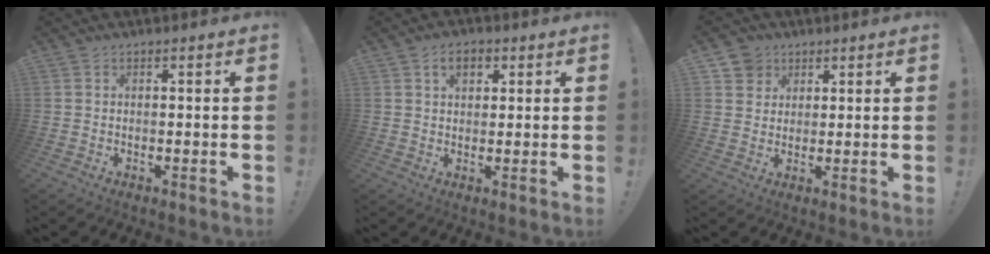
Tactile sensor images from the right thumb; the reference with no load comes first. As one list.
[{"total": 4.8, "force": [2.0, 3.1, 3.1], "torque": [-0.037, 0.001, 0.033]}, {"total": 4.7, "force": [2.9, 3.7, 0.4], "torque": [-0.002, -0.016, 0.055]}]